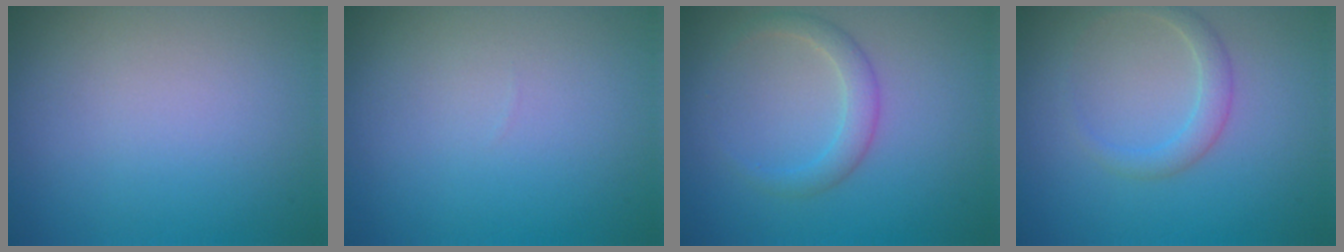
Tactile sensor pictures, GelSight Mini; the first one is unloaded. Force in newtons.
{"total": 0.0}
{"total": 2.0, "press": 2.0, "slide": 0.1}
{"total": 1.9, "press": 1.9, "slide": 0.0}